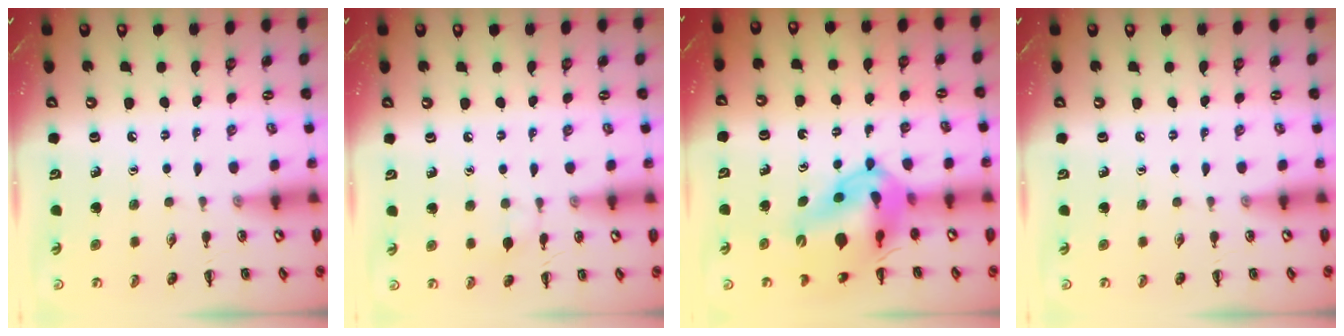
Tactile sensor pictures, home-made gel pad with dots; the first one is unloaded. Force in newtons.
{"total": 5.2, "press": 4.9, "slide": 1.8}
{"total": 16.3, "press": 15.6, "slide": 4.7}
{"total": 0.0}